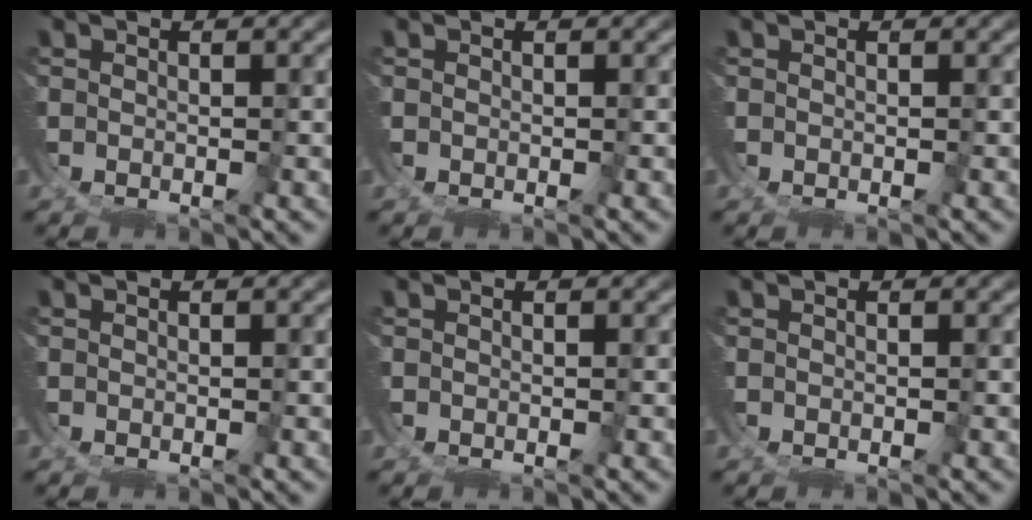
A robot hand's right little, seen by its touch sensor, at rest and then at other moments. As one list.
[{"total": 0.0}, {"total": 0.0}, {"total": 0.0}, {"total": 0.0}, {"total": 0.0}]